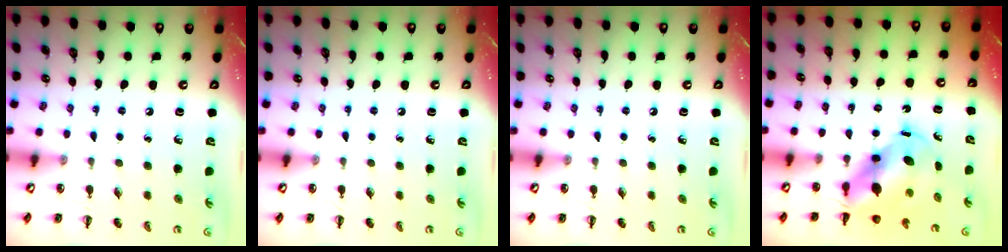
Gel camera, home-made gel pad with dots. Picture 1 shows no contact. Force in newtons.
{"total": 0.0}
{"total": 0.0}
{"total": 6.8, "press": 6.6, "slide": 1.5}